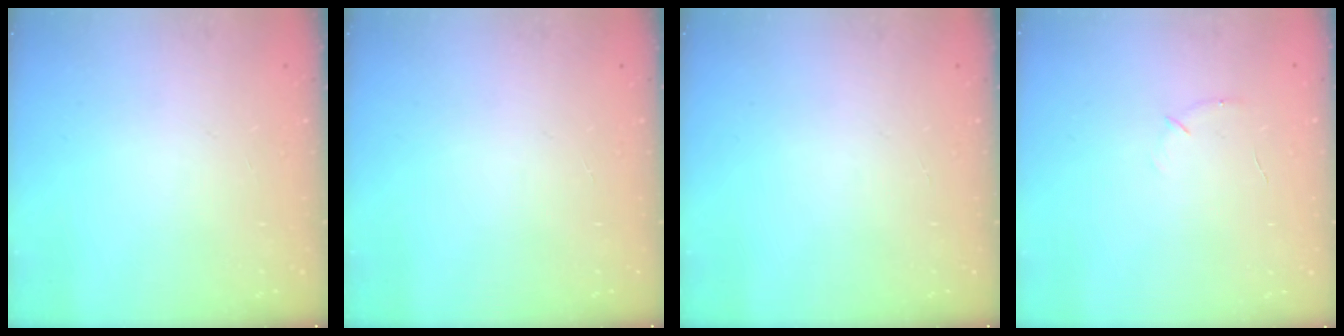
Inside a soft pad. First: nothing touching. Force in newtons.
{"total": 0.0}
{"total": 0.0}
{"total": 4.6, "press": 4.4, "slide": 1.2}